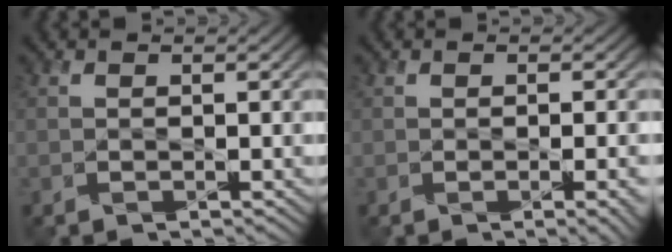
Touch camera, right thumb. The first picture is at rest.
{"total": 2.8, "force": [-0.6, 0.7, 2.6], "torque": [-0.035, -0.003, -0.006]}